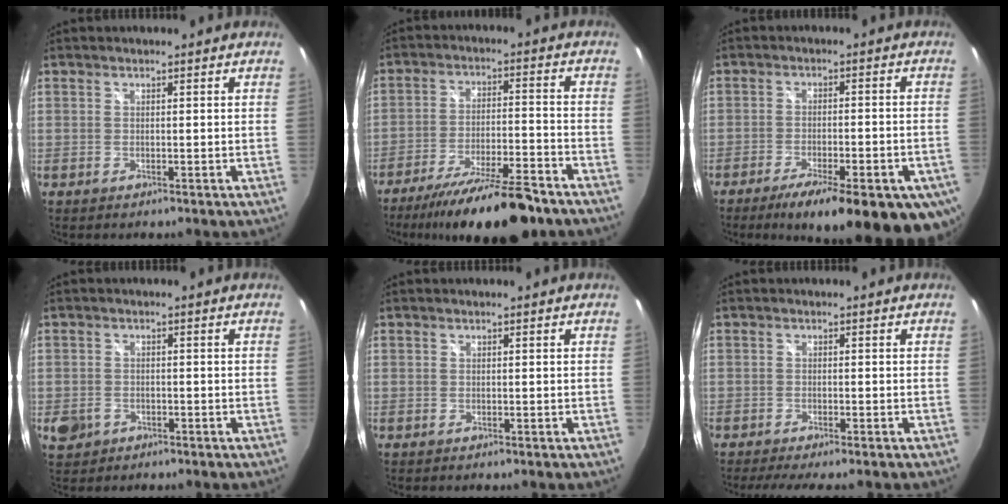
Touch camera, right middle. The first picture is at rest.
{"total": 17.4, "force": [-14.3, 2.7, 9.5], "torque": [-0.180, -0.026, -0.223]}
{"total": 20.2, "force": [-13.6, 5.6, 14.0], "torque": [-0.219, -0.048, -0.180]}
{"total": 3.9, "force": [-1.5, 3.3, 1.4], "torque": [-0.039, 0.001, -0.020]}
{"total": 0.0}
{"total": 4.1, "force": [-3.6, 0.0, 2.0], "torque": [-0.049, -0.016, -0.060]}